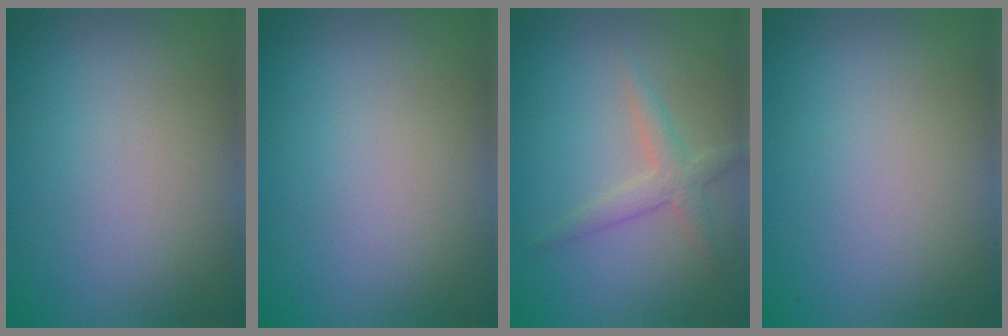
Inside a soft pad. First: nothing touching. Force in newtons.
{"total": 0.0}
{"total": 2.2, "press": 2.2, "slide": 0.1}
{"total": 0.0}